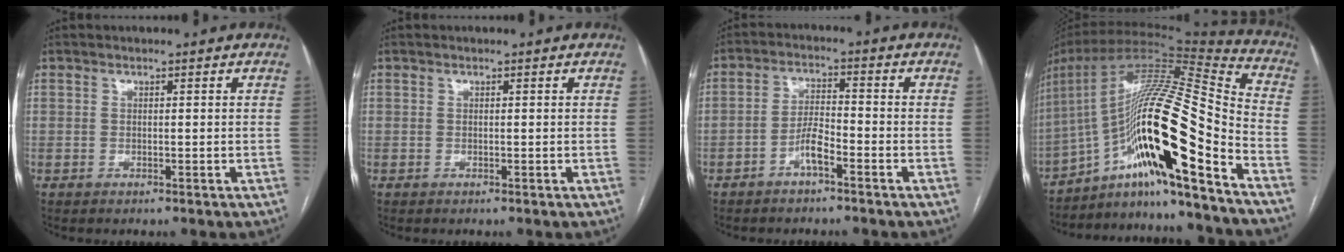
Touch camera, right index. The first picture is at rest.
{"total": 0.0}
{"total": 4.1, "force": [-2.5, 0.8, 3.1], "torque": [-0.063, 0.011, -0.047]}
{"total": 24.1, "force": [-12.3, 1.4, 20.7], "torque": [-0.356, 0.008, -0.210]}